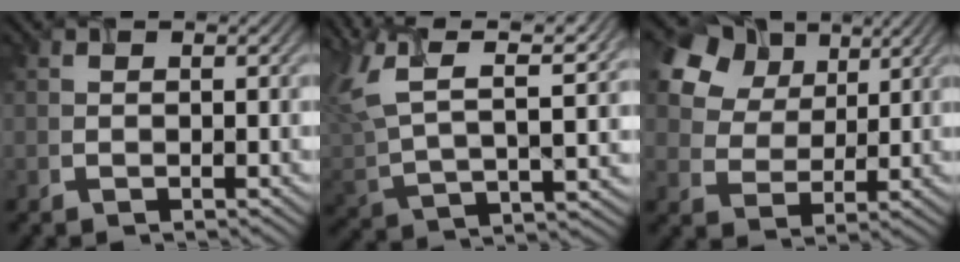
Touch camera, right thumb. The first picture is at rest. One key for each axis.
{"total": 13.0, "fx": 6.7, "fy": 5.9, "fz": 9.4, "tx": -0.218, "ty": 0.018, "tz": 0.121}
{"total": 11.1, "fx": 5.3, "fy": 7.7, "fz": 5.9, "tx": -0.143, "ty": 0.028, "tz": 0.092}